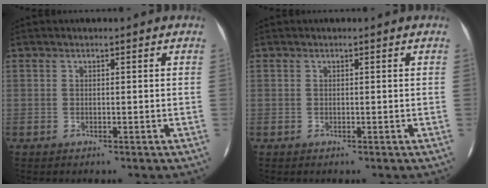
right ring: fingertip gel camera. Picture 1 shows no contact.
{"total": 0.0}